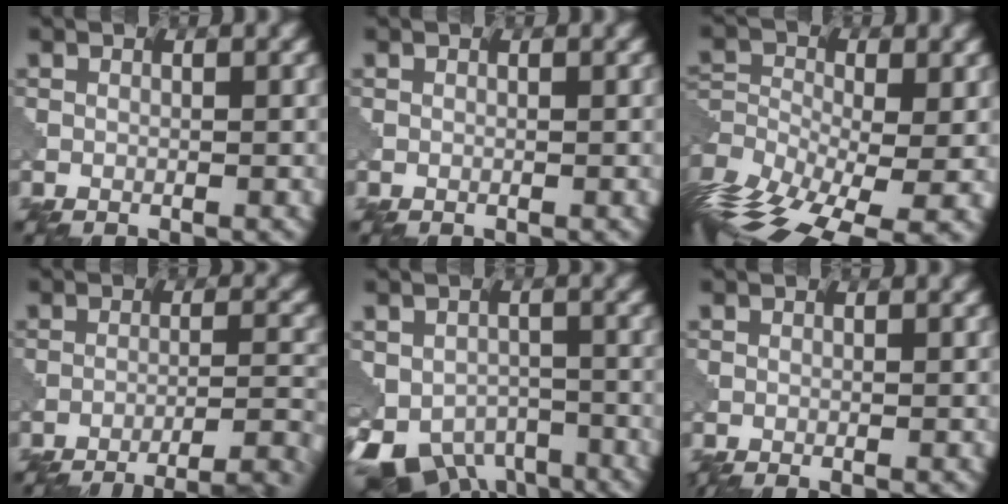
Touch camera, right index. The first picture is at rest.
{"total": 0.0}
{"total": 13.2, "force": [-6.6, 6.5, 9.4], "torque": [-0.199, -0.006, -0.094]}
{"total": 6.7, "force": [-5.6, 1.0, 3.4], "torque": [-0.048, 0.009, -0.074]}
{"total": 8.7, "force": [-4.9, 5.1, 5.1], "torque": [-0.093, -0.023, -0.079]}
{"total": 0.0}